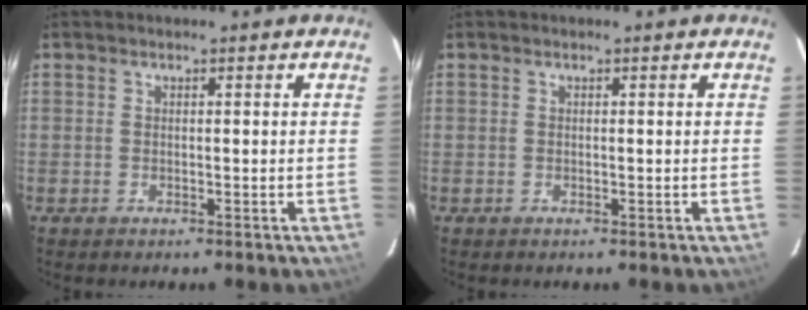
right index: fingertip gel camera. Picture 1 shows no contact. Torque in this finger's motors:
{"motor_torque": [-0.03, -0.03, 0.00, 0.00]}